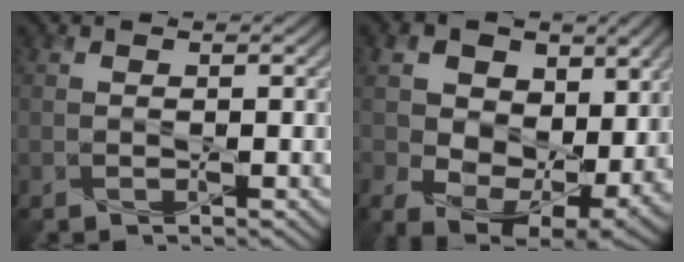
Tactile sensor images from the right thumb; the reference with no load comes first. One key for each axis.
{"total": 10.8, "fx": 2.8, "fy": 7.9, "fz": 6.8, "tx": -0.155, "ty": -0.011, "tz": 0.053}